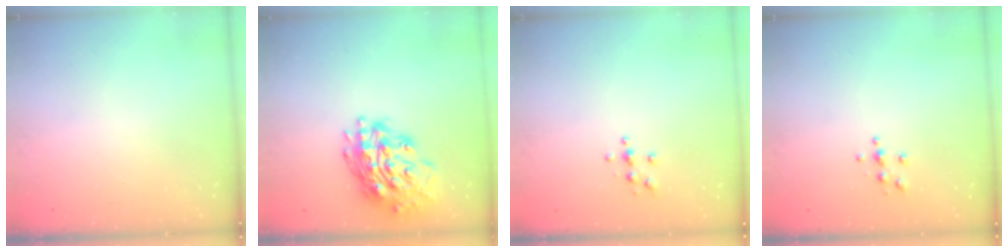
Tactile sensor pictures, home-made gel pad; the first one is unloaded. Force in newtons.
{"total": 20.0, "press": 19.9, "slide": 2.0}
{"total": 3.7, "press": 3.7, "slide": 0.4}
{"total": 3.8, "press": 3.8, "slide": 0.4}